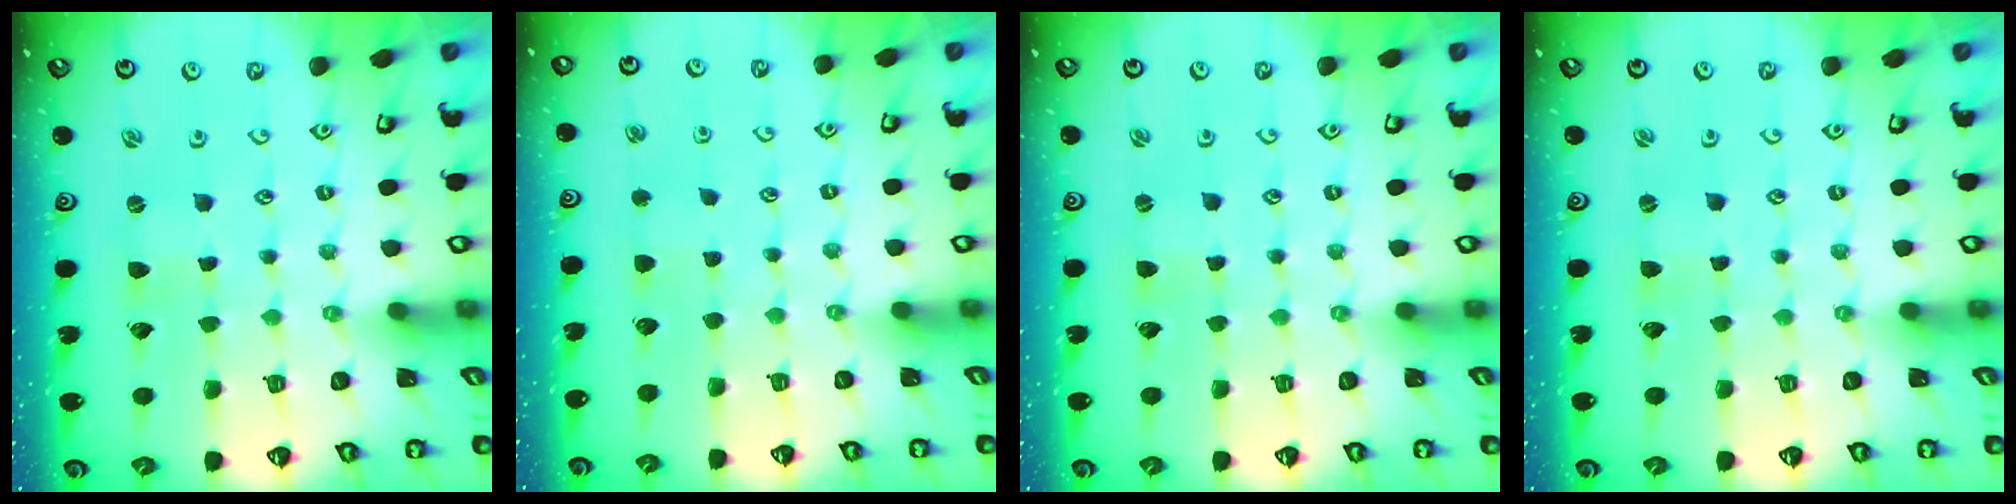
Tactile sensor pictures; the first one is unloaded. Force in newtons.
{"total": 2.8, "press": 2.8, "slide": 0.5}
{"total": 1.3, "press": 1.3, "slide": 0.4}
{"total": 1.0, "press": 1.0, "slide": 0.3}